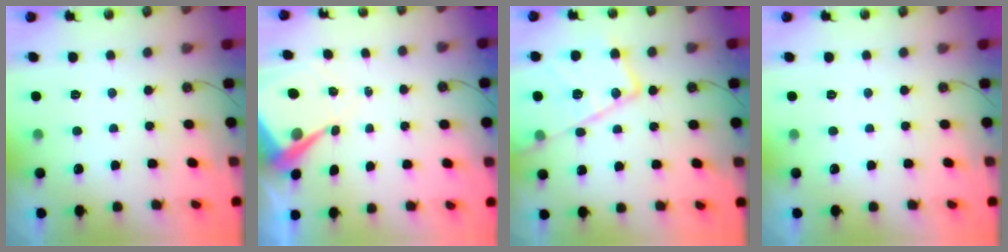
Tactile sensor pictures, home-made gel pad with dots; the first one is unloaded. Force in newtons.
{"total": 7.6, "press": 7.6, "slide": 0.6}
{"total": 19.9, "press": 19.8, "slide": 1.8}
{"total": 0.0}